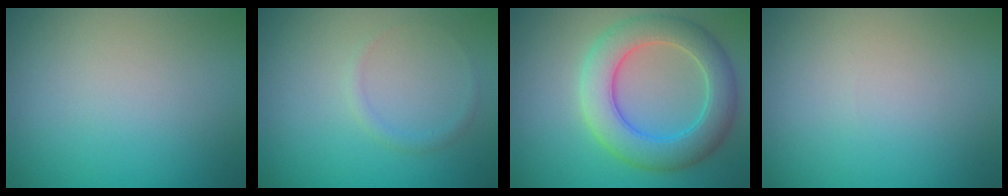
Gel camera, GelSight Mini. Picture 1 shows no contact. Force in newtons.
{"total": 0.9, "press": 0.8, "slide": 0.1}
{"total": 7.2, "press": 7.2, "slide": 0.2}
{"total": 0.0}